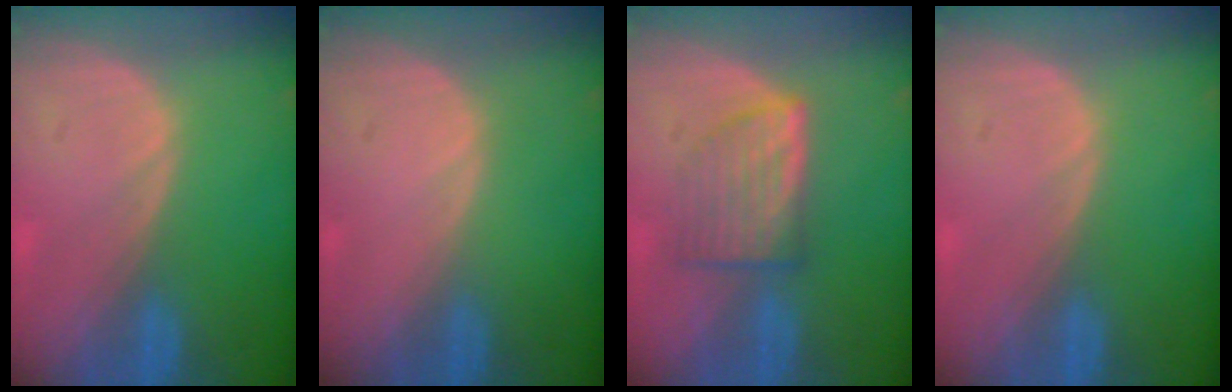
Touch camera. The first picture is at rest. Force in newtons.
{"total": 0.0}
{"total": 6.2, "press": 6.0, "slide": 1.8}
{"total": 0.0}